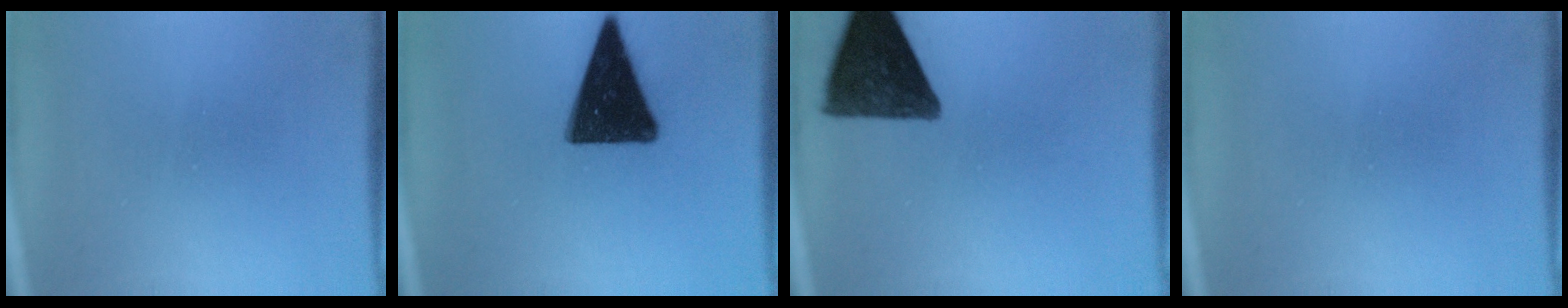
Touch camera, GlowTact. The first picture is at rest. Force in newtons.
{"total": 15.8}
{"total": 13.9}
{"total": 0.0}